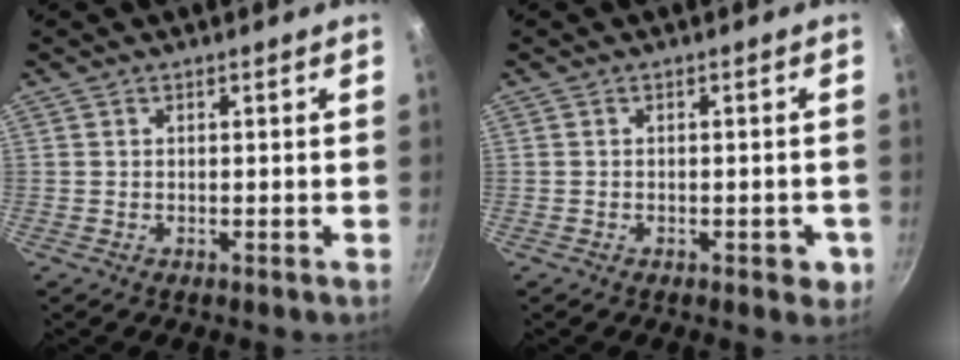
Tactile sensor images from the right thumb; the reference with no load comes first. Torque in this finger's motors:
{"motor_torque": [0.27, 0.66, -0.24, 0.08, 0.03]}